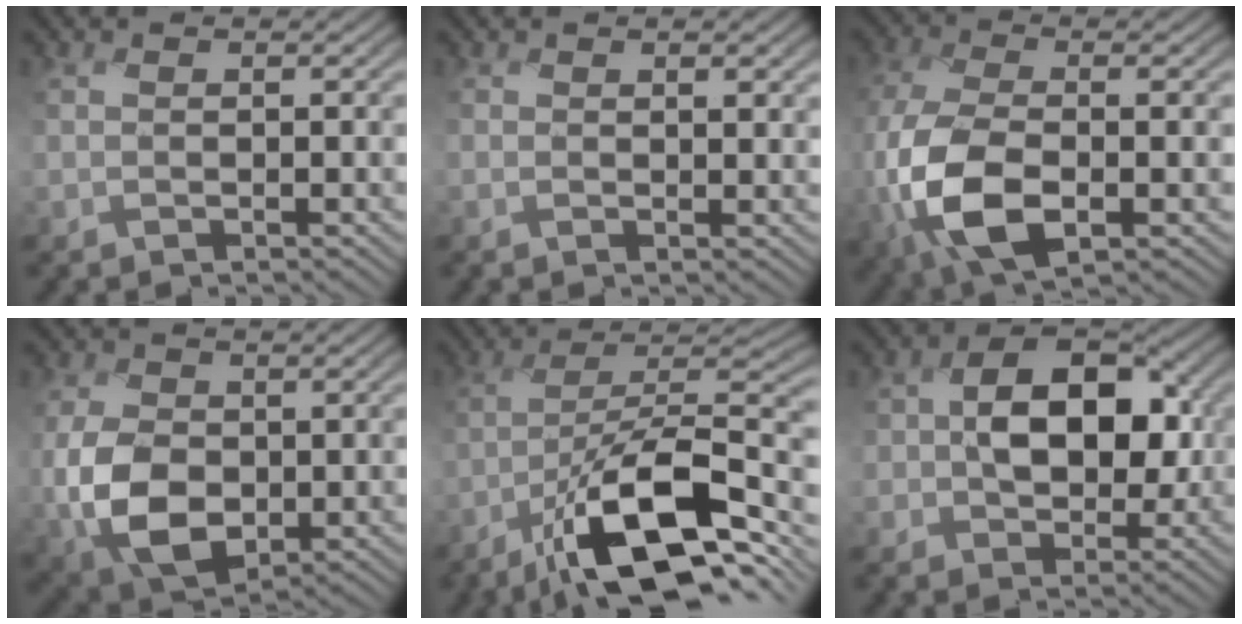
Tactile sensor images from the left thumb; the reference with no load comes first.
{"total": 1.3, "force": [0.9, 0.0, 1.0], "torque": [-0.011, 0.001, 0.014]}
{"total": 11.6, "force": [-4.4, 6.1, 8.8], "torque": [-0.244, -0.031, -0.081]}
{"total": 10.0, "force": [-1.7, 6.8, 7.1], "torque": [-0.185, -0.019, -0.035]}
{"total": 14.4, "force": [-8.2, 4.6, 11.0], "torque": [-0.187, -0.003, -0.158]}
{"total": 9.0, "force": [-0.2, 6.4, 6.3], "torque": [-0.099, 0.007, -0.017]}